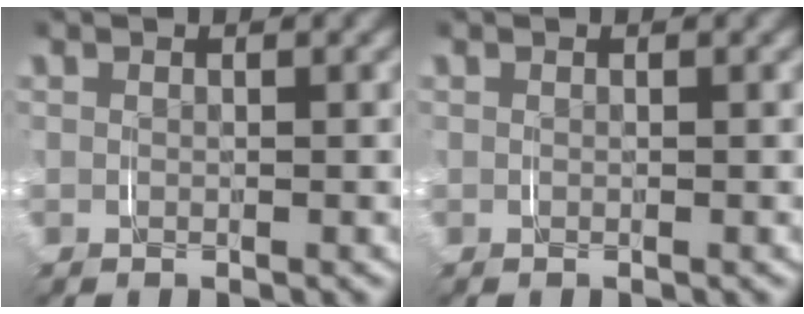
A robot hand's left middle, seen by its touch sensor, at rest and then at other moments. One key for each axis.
{"total": 0.0}